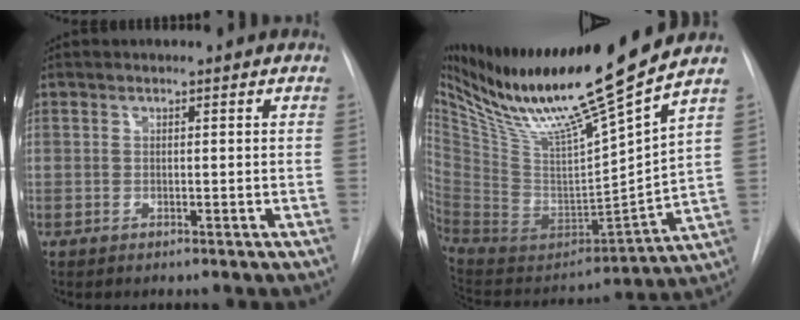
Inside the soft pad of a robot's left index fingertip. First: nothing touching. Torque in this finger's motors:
{"motor_torque": [1.07, -1.07, 0.09, 0.08]}